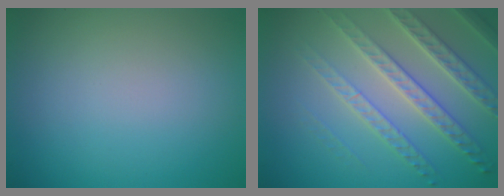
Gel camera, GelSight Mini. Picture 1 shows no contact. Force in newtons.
{"total": 6.1, "press": 4.6, "slide": 4.0}